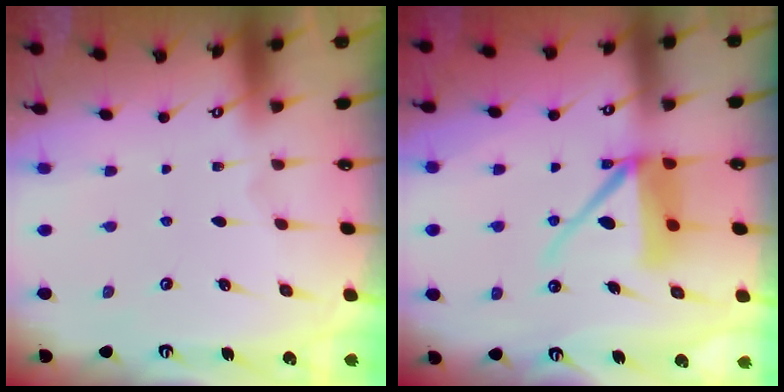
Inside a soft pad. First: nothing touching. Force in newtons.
{"total": 11.3, "press": 11.2, "slide": 1.6}